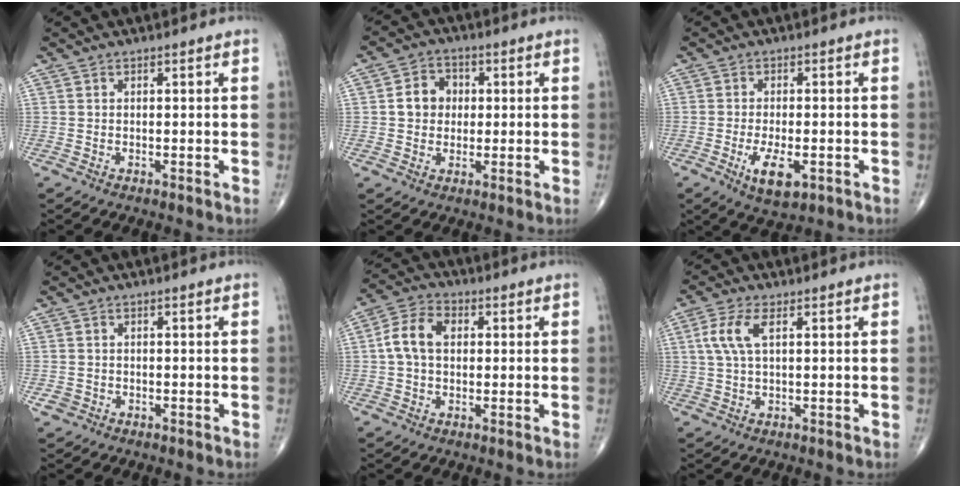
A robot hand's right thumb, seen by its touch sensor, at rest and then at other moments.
{"total": 6.0, "force": [0.5, 5.1, 3.0], "torque": [-0.028, 0.011, 0.002]}
{"total": 6.5, "force": [-2.4, 2.7, 5.4], "torque": [-0.091, -0.006, -0.034]}
{"total": 1.6, "force": [-0.7, 1.4, 0.4], "torque": [-0.002, 0.008, -0.012]}
{"total": 7.8, "force": [0.8, 5.4, 5.5], "torque": [-0.102, 0.024, 0.009]}
{"total": 5.7, "force": [1.6, 2.2, 4.9], "torque": [-0.126, 0.010, 0.034]}